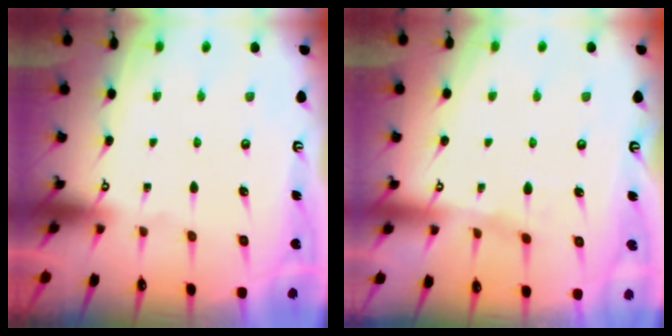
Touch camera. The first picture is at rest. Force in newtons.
{"total": 4.7, "press": 4.7, "slide": 0.7}